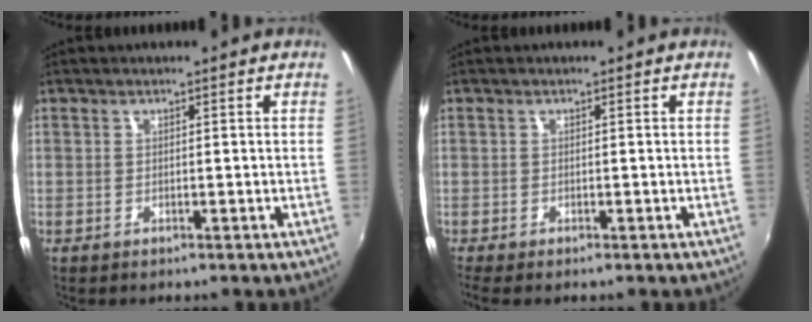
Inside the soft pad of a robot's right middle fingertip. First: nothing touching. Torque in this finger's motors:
{"motor_torque": [0.73, -0.80, 0.16, 0.06]}